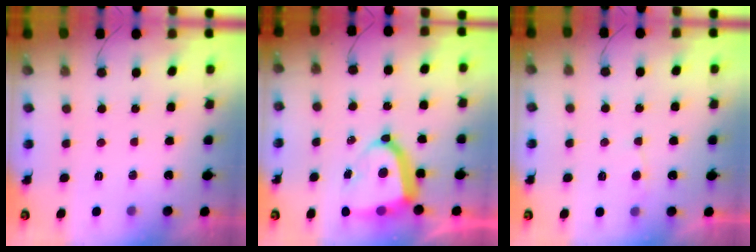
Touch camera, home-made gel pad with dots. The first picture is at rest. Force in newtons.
{"total": 13.4, "press": 13.3, "slide": 1.6}
{"total": 3.7, "press": 3.7, "slide": 0.4}